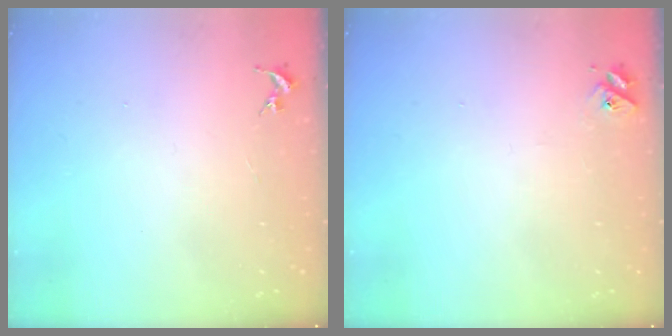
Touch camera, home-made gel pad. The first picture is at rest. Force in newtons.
{"total": 2.8, "press": 2.8, "slide": 0.3}